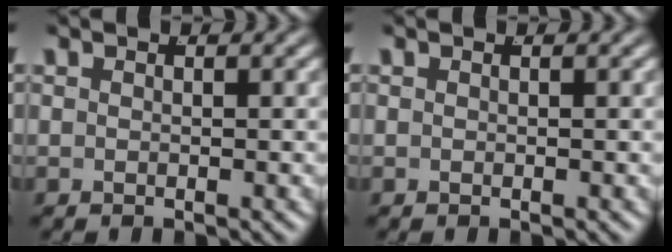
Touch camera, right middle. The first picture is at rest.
{"total": 0.0}